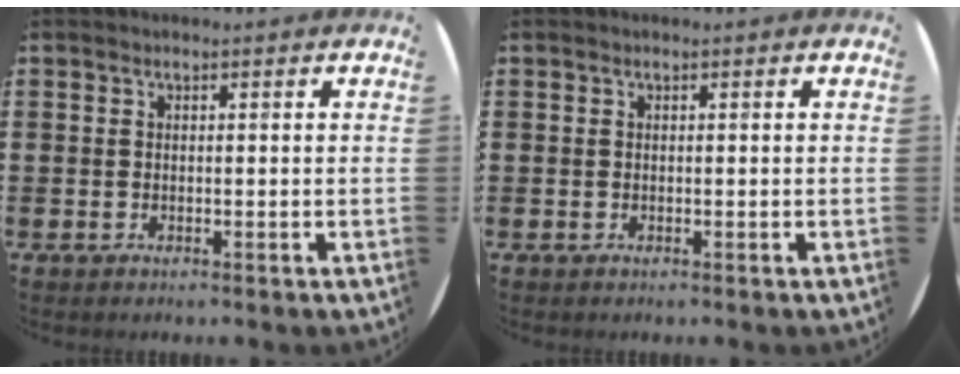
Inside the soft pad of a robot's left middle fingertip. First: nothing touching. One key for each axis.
{"total": 0.0}